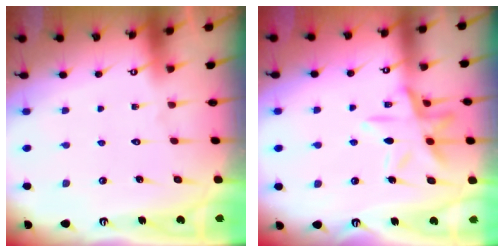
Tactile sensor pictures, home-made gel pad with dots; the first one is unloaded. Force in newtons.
{"total": 14.1, "press": 14.1, "slide": 0.9}